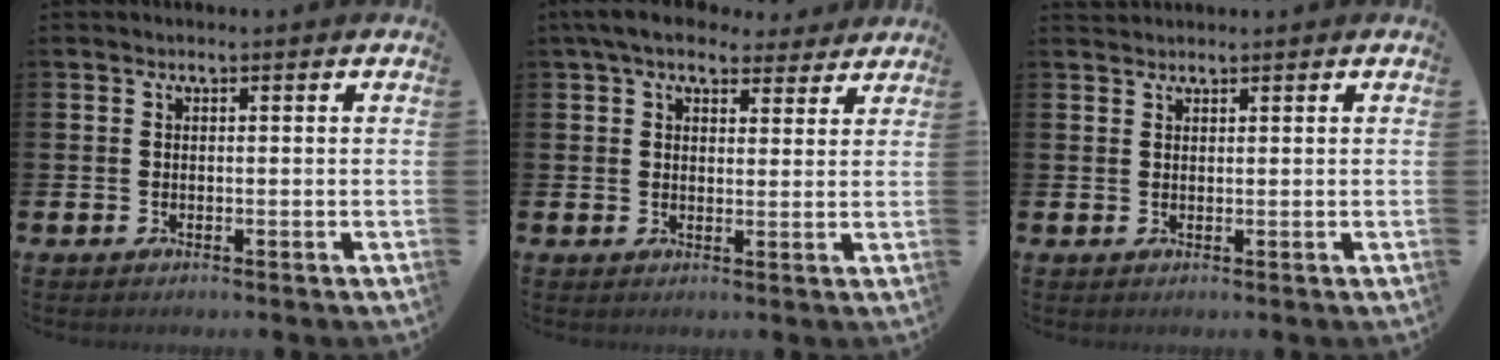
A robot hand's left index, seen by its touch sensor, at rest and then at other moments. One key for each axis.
{"total": 6.4, "fx": 5.5, "fy": 2.4, "fz": 2.1, "tx": -0.045, "ty": -0.020, "tz": 0.099}
{"total": 1.2, "fx": 1.2, "fy": 0.3, "fz": -0.1, "tx": 0.014, "ty": -0.003, "tz": 0.020}